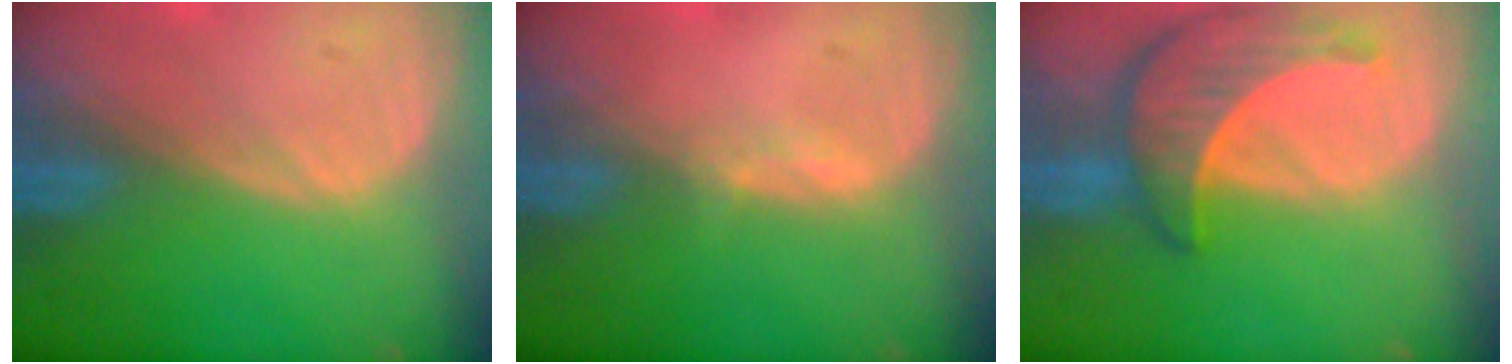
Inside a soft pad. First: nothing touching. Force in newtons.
{"total": 1.0, "press": 0.8, "slide": 0.5}
{"total": 8.9, "press": 8.0, "slide": 3.7}